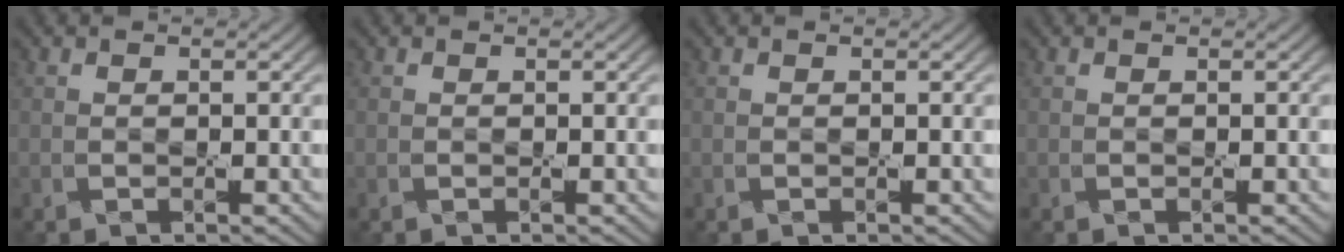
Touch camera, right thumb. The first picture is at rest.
{"total": 0.0}
{"total": 0.0}
{"total": 0.0}